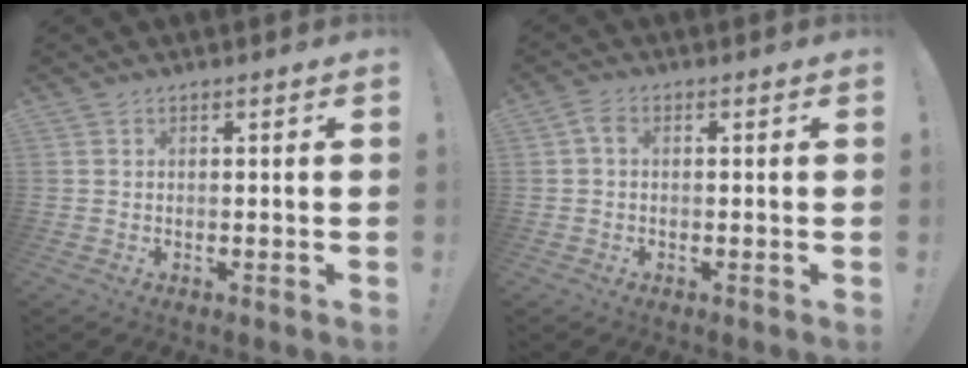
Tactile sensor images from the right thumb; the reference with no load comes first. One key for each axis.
{"total": 2.2, "fx": 0.1, "fy": 1.4, "fz": 1.7, "tx": -0.038, "ty": 0.009, "tz": 0.003}